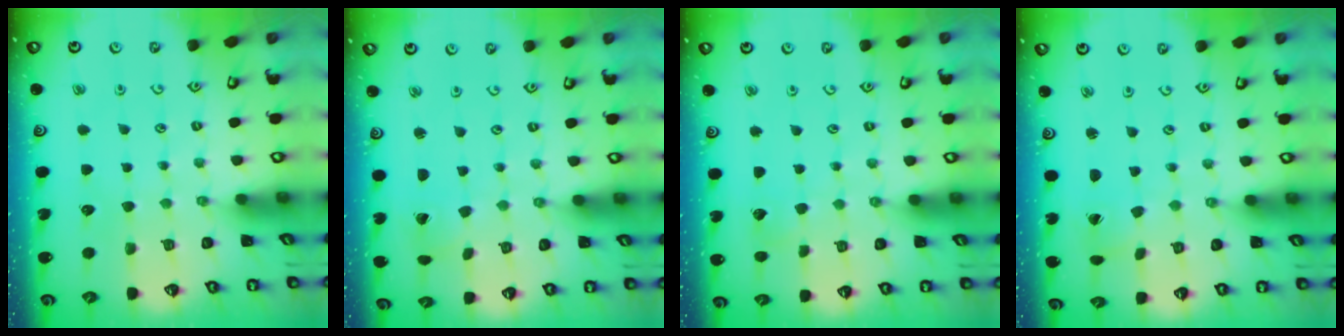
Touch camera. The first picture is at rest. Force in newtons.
{"total": 1.7, "press": 1.7, "slide": 0.1}
{"total": 2.7, "press": 2.7, "slide": 0.3}
{"total": 0.5, "press": 0.5, "slide": 0.1}